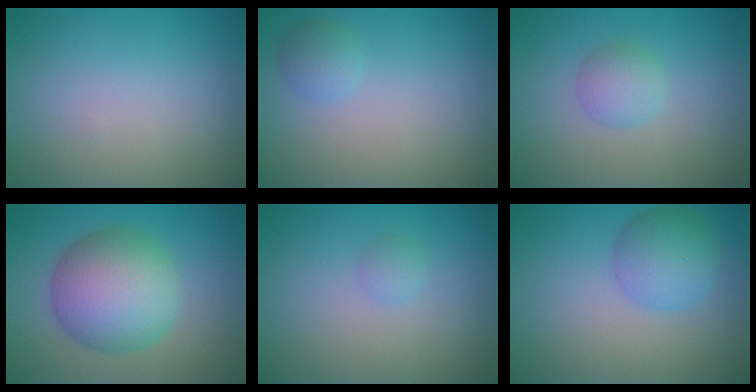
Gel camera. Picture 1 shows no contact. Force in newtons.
{"total": 1.5, "press": 1.5, "slide": 0.1}
{"total": 2.0, "press": 2.0, "slide": 0.0}
{"total": 8.5, "press": 8.5, "slide": 0.2}
{"total": 0.8, "press": 0.8, "slide": 0.0}
{"total": 4.0, "press": 3.9, "slide": 0.2}